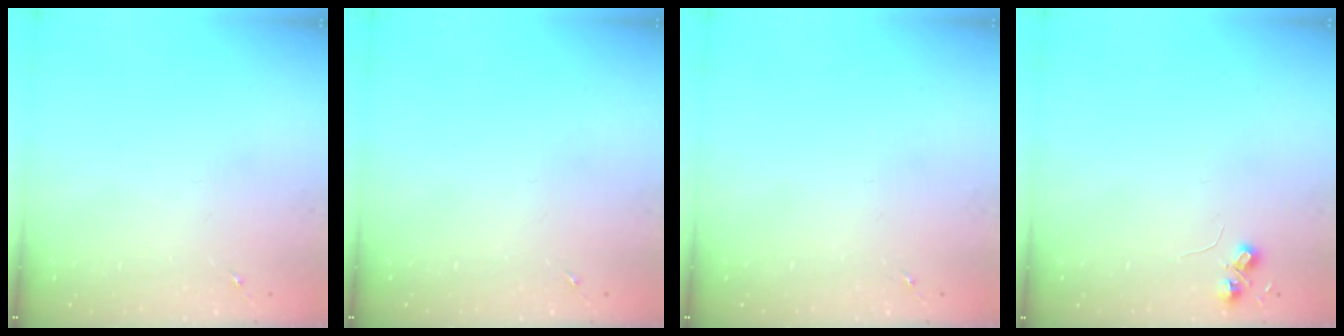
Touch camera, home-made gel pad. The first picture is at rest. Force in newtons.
{"total": 0.0}
{"total": 0.0}
{"total": 5.2, "press": 5.2, "slide": 0.7}